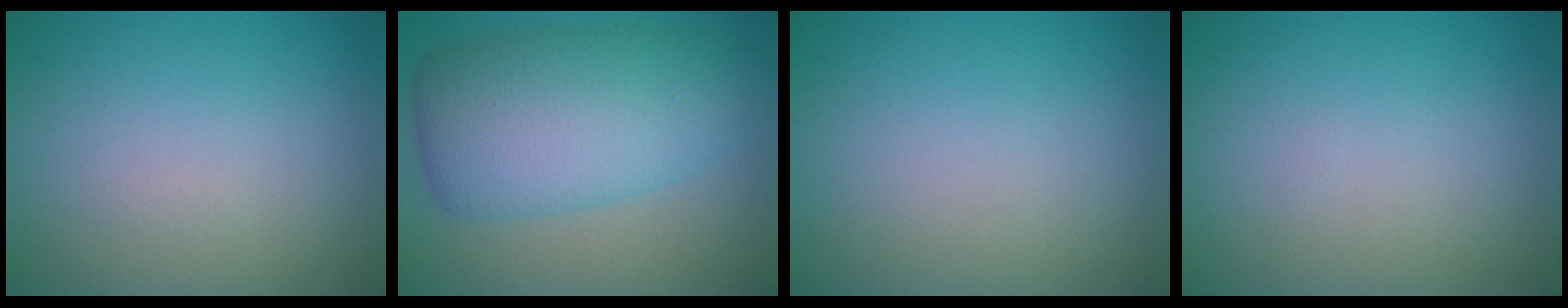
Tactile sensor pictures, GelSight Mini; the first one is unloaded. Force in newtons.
{"total": 9.3, "press": 9.3, "slide": 0.1}
{"total": 0.0}
{"total": 0.0}